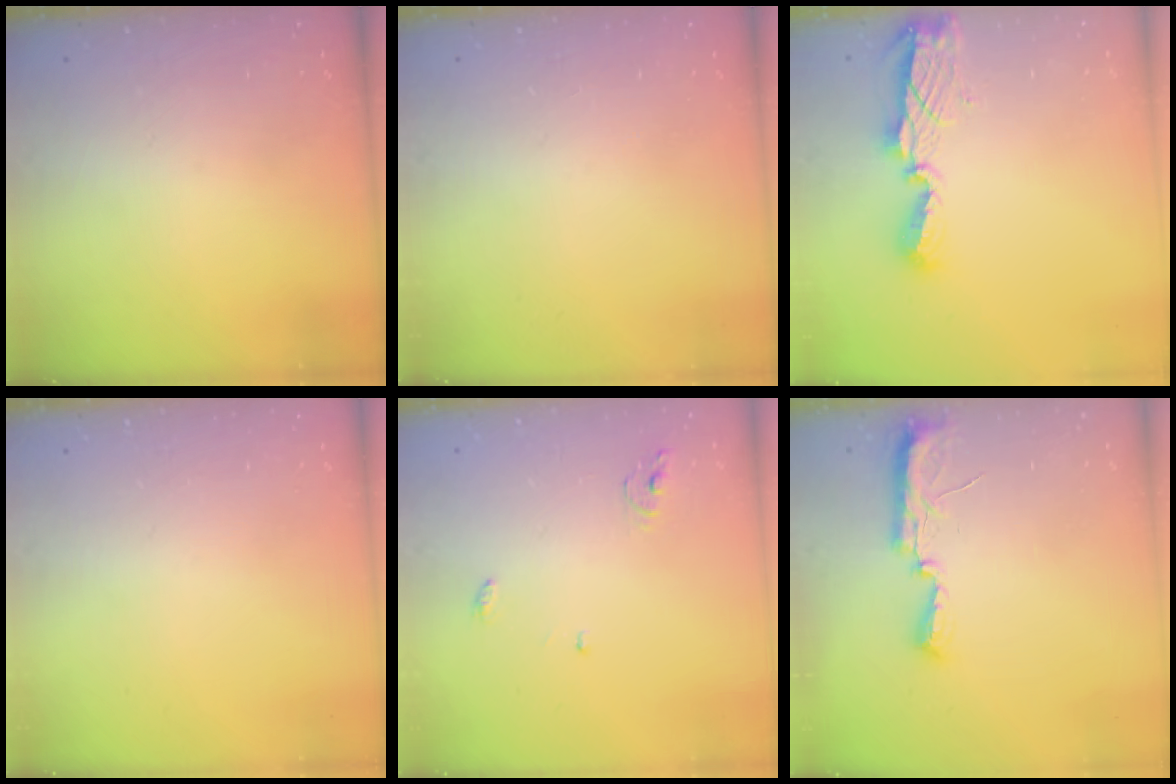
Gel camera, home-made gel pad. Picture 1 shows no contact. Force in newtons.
{"total": 0.0}
{"total": 8.5, "press": 8.5, "slide": 0.3}
{"total": 0.0}
{"total": 4.1, "press": 4.0, "slide": 0.3}
{"total": 7.6, "press": 7.6, "slide": 0.7}